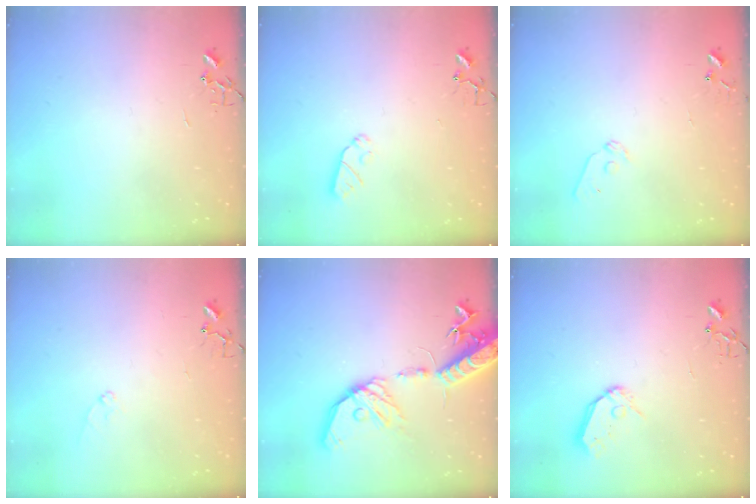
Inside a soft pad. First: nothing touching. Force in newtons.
{"total": 5.4, "press": 5.4, "slide": 0.4}
{"total": 7.2, "press": 7.2, "slide": 0.5}
{"total": 7.5, "press": 7.5, "slide": 0.7}
{"total": 20.1, "press": 19.7, "slide": 3.7}
{"total": 8.6, "press": 8.6, "slide": 0.7}